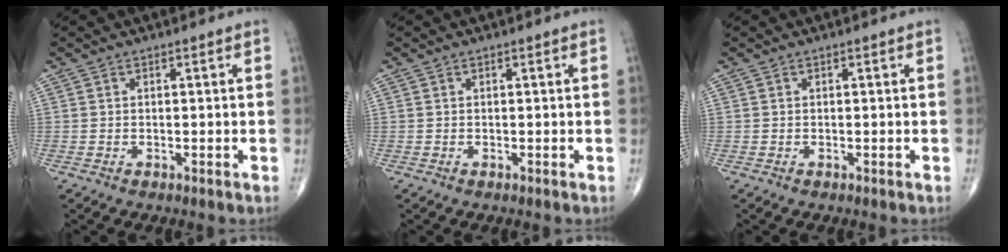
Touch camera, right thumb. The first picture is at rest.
{"total": 0.0}
{"total": 0.0}